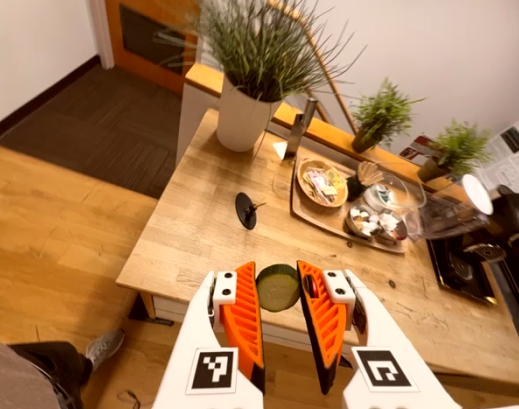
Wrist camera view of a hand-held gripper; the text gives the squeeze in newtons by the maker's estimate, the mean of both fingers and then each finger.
{"total": 10.0, "left": 10.7, "right": 9.2}